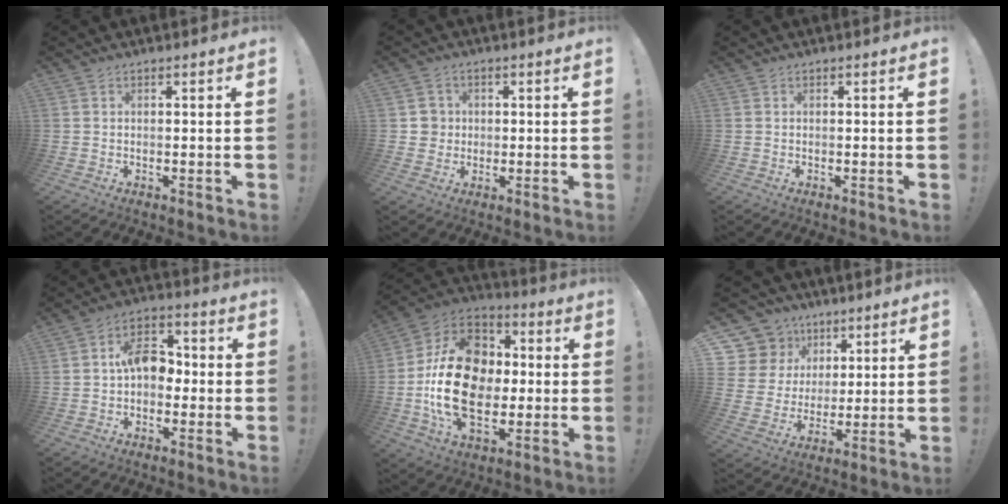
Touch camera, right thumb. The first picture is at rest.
{"total": 4.8, "force": [0.4, 4.7, 0.8], "torque": [0.001, 0.003, 0.009]}
{"total": 0.0}
{"total": 10.6, "force": [-0.3, 7.4, 7.5], "torque": [-0.117, 0.020, -0.003]}
{"total": 23.8, "force": [-2.1, 17.0, 16.6], "torque": [-0.288, 0.023, -0.020]}
{"total": 12.3, "force": [6.0, 10.2, 3.4], "torque": [-0.053, -0.037, 0.131]}